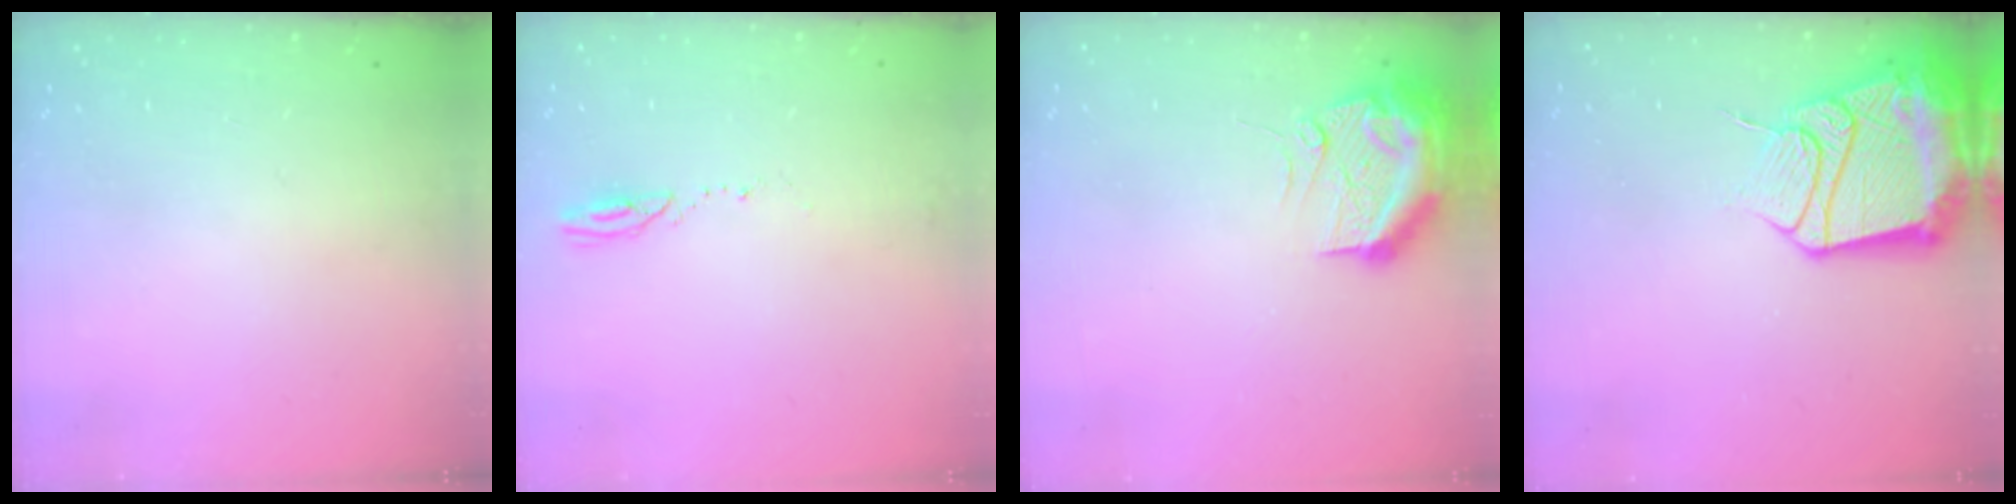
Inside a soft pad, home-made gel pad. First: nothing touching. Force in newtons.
{"total": 2.6, "press": 2.6, "slide": 0.3}
{"total": 12.2, "press": 11.9, "slide": 2.6}
{"total": 20.6, "press": 20.5, "slide": 2.3}